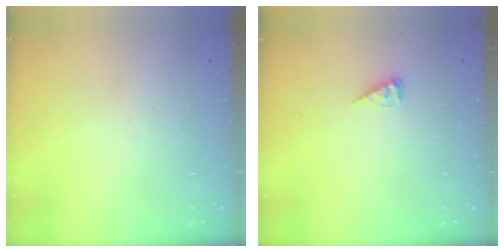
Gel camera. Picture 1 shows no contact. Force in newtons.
{"total": 2.8, "press": 2.8, "slide": 0.4}